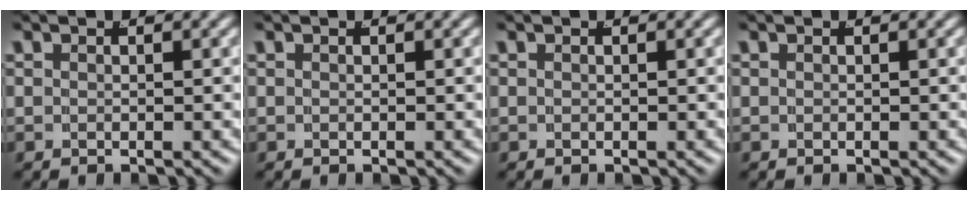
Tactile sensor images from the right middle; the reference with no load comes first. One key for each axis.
{"total": 0.0}
{"total": 0.0}
{"total": 0.0}